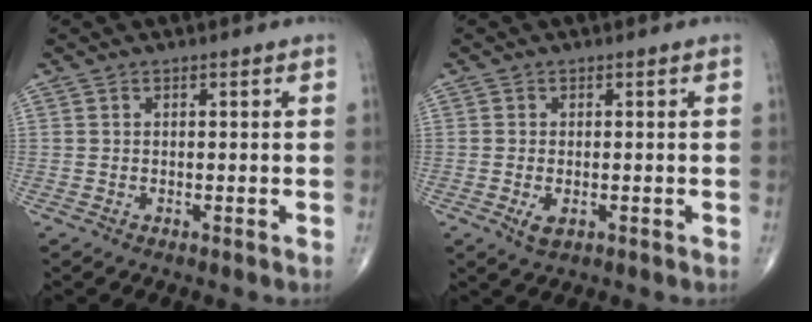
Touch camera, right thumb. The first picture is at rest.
{"total": 2.5, "force": [-0.8, 1.3, 2.0], "torque": [-0.036, -0.005, -0.012]}